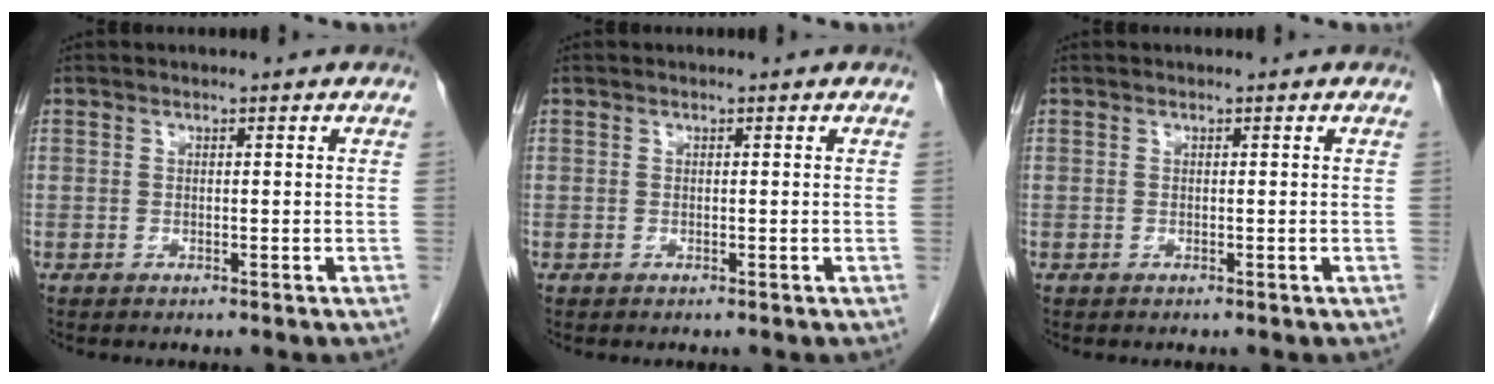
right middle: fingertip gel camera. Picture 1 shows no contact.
{"total": 0.0}
{"total": 0.0}